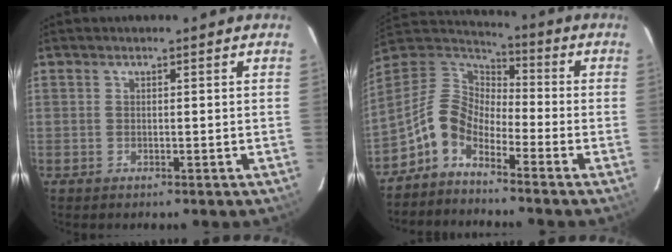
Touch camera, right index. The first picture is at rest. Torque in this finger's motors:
{"motor_torque": [0.52, -0.43, 0.68, 0.14]}